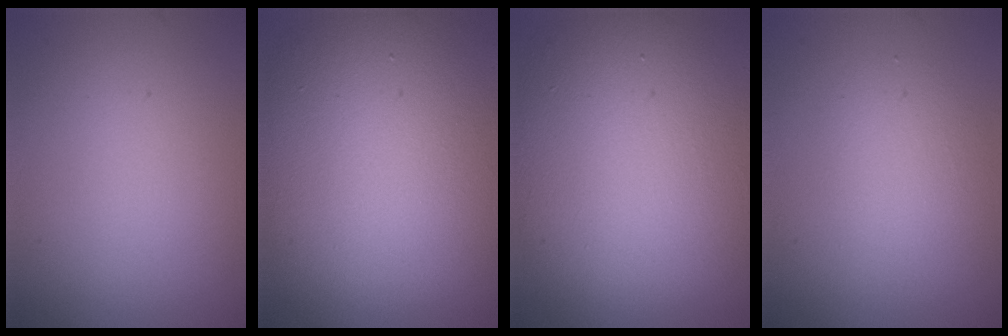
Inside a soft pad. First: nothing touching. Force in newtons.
{"total": 15.6, "press": 15.6, "slide": 0.6}
{"total": 14.2, "press": 14.1, "slide": 1.1}
{"total": 2.4, "press": 2.4, "slide": 0.0}